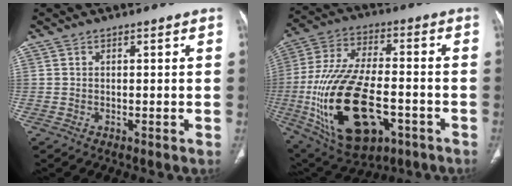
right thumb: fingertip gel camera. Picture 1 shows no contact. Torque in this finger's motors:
{"motor_torque": [1.36, 0.33, 2.54, -0.22, 0.86]}